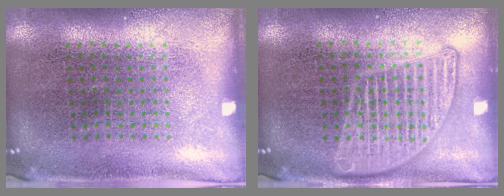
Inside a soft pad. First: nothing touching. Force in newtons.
{"total": 2.8, "press": 2.7, "slide": 0.3}